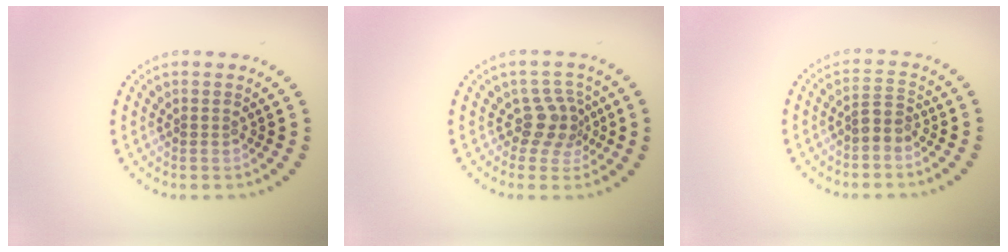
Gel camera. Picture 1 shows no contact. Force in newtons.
{"total": 2.9, "press": 2.2, "slide": 1.8}
{"total": 1.8, "press": 1.6, "slide": 1.0}